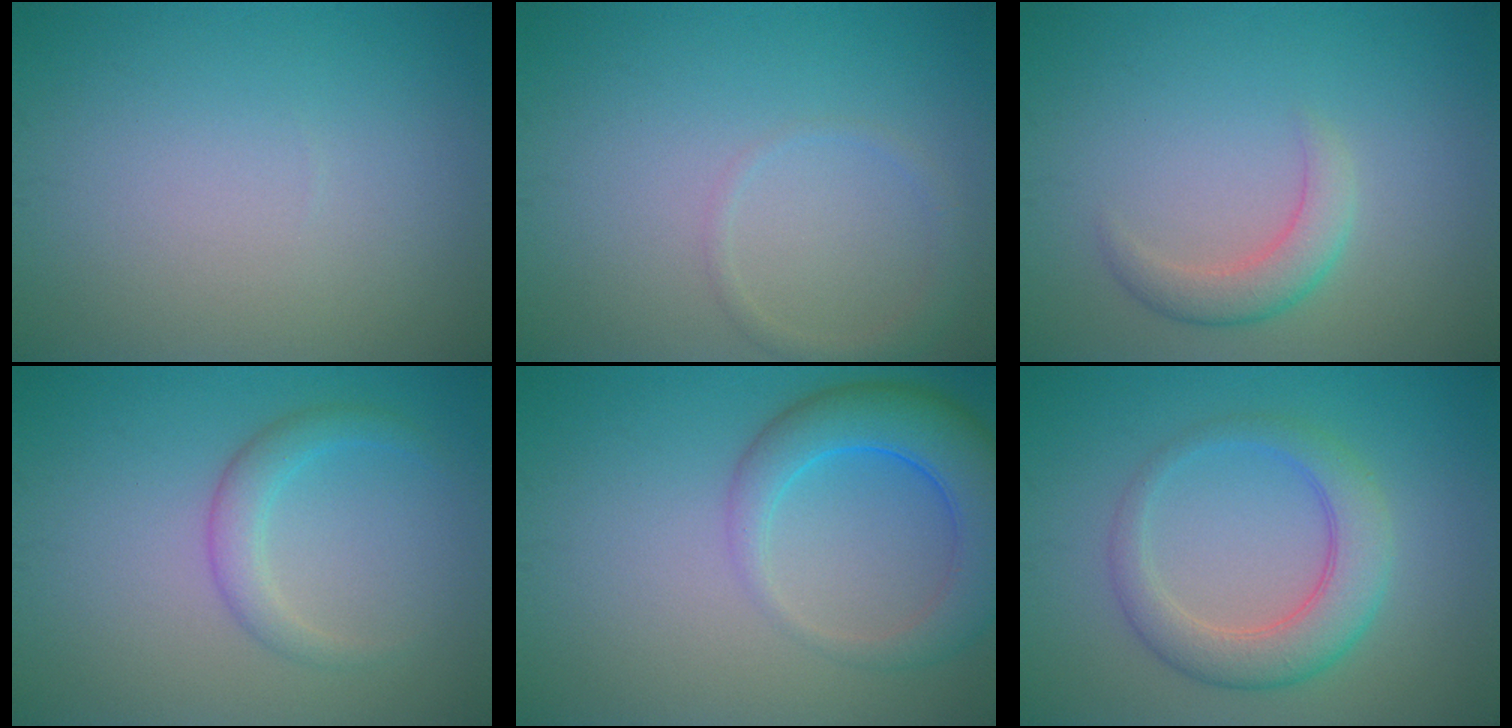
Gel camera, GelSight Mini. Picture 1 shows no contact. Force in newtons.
{"total": 1.4, "press": 1.4, "slide": 0.1}
{"total": 2.6, "press": 2.6, "slide": 0.0}
{"total": 2.3, "press": 2.3, "slide": 0.1}
{"total": 6.1, "press": 6.0, "slide": 0.3}
{"total": 4.8, "press": 4.8, "slide": 0.1}